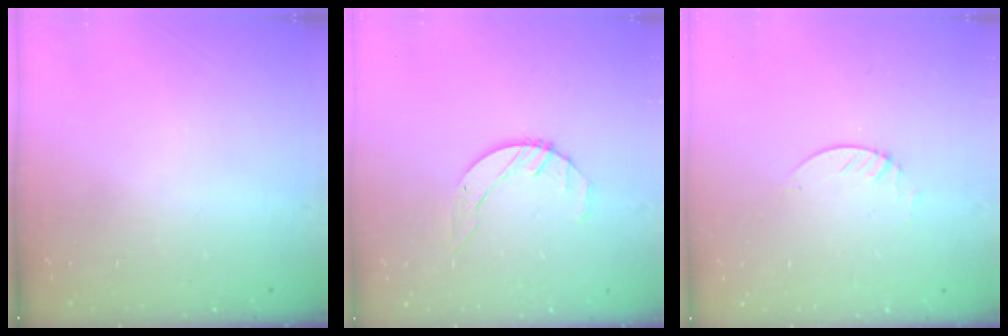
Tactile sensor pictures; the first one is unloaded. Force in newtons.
{"total": 3.4, "press": 3.3, "slide": 0.5}
{"total": 1.3, "press": 1.3, "slide": 0.1}